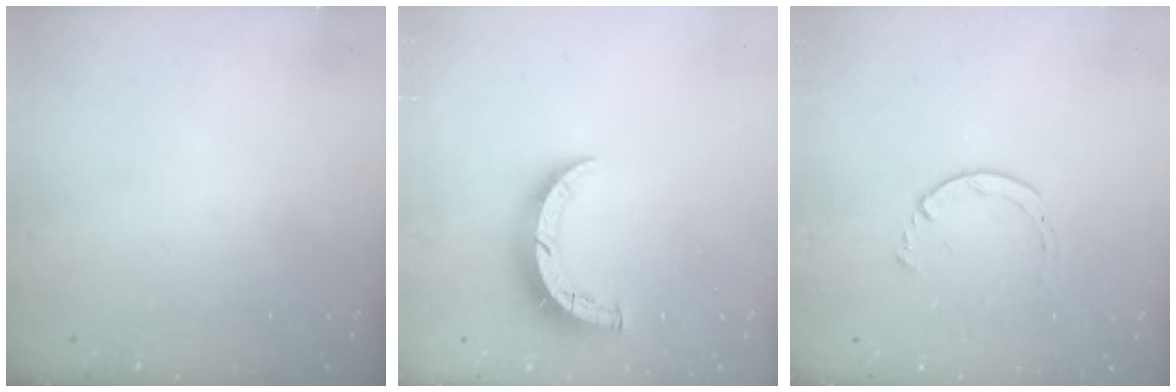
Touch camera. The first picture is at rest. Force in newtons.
{"total": 9.0, "press": 9.0, "slide": 0.7}
{"total": 2.0, "press": 1.9, "slide": 0.3}